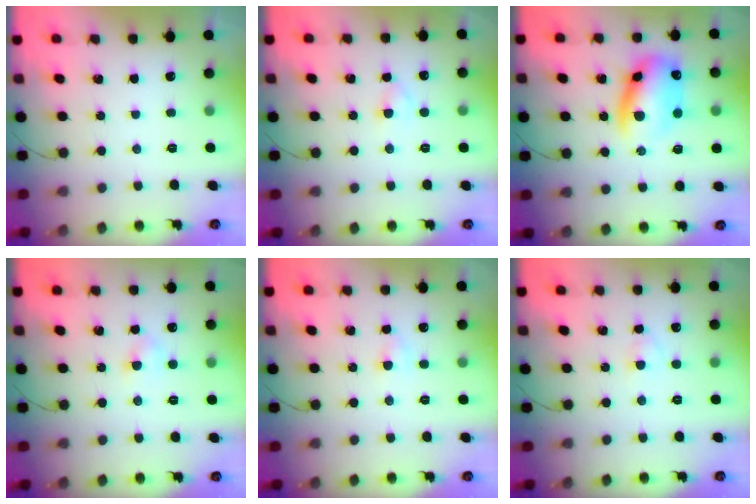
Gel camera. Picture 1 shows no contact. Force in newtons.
{"total": 3.0, "press": 2.7, "slide": 1.3}
{"total": 12.6, "press": 12.3, "slide": 2.9}
{"total": 2.9, "press": 2.8, "slide": 1.0}
{"total": 2.8, "press": 2.6, "slide": 1.0}
{"total": 2.2, "press": 2.0, "slide": 1.0}